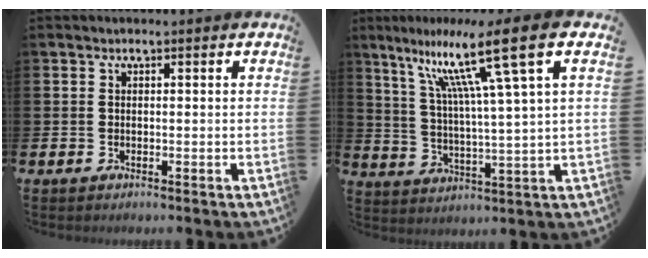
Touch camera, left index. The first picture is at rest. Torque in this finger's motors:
{"motor_torque": [1.02, -1.12, 1.05, 0.21]}